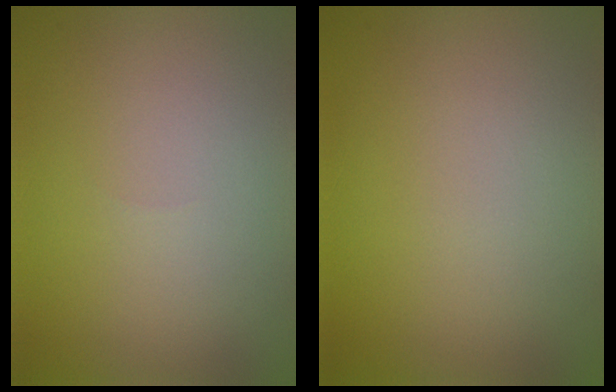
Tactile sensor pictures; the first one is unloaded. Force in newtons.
{"total": 0.0}